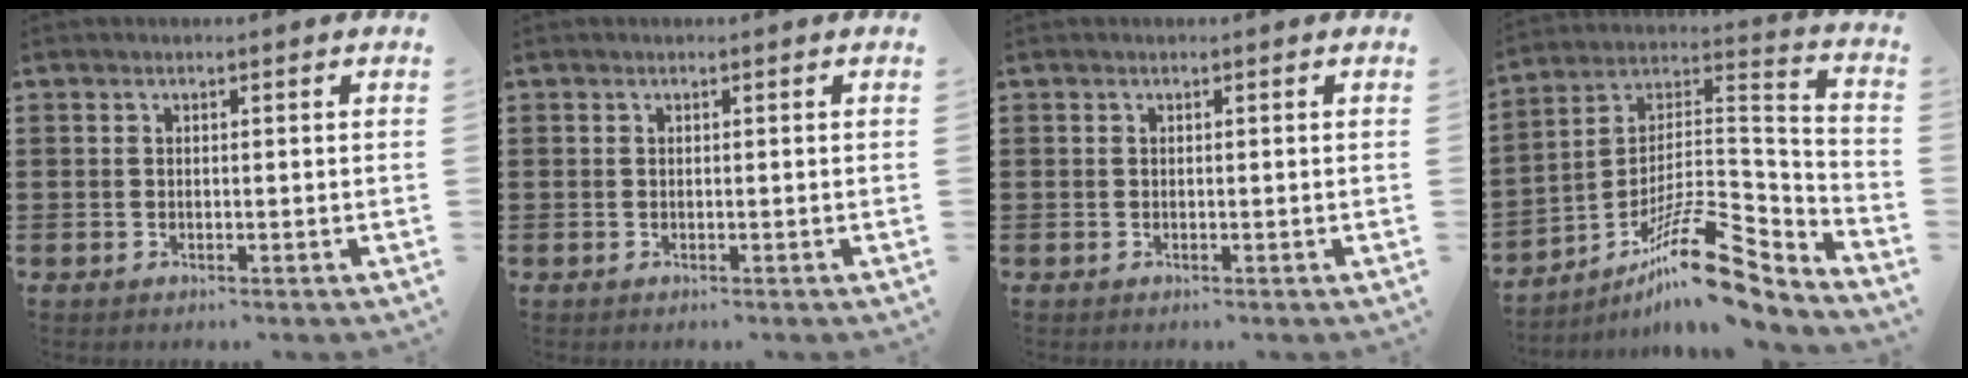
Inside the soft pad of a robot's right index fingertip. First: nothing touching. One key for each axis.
{"total": 0.0}
{"total": 0.0}
{"total": 14.8, "fx": -10.3, "fy": 4.0, "fz": 9.8, "tx": -0.150, "ty": 0.032, "tz": -0.188}